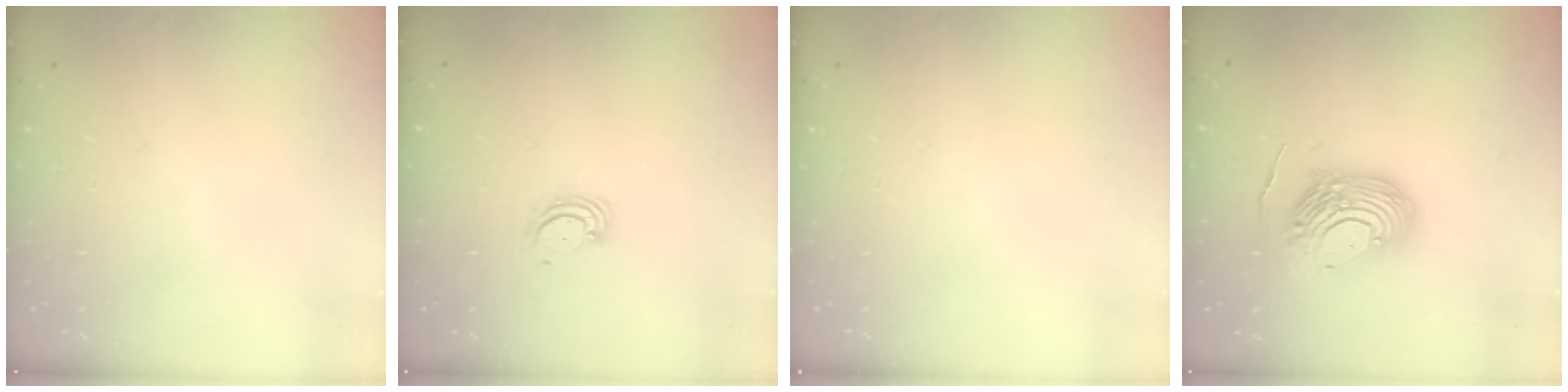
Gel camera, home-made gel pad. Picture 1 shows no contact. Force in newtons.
{"total": 3.1, "press": 3.1, "slide": 0.3}
{"total": 0.0}
{"total": 14.9, "press": 14.8, "slide": 1.6}